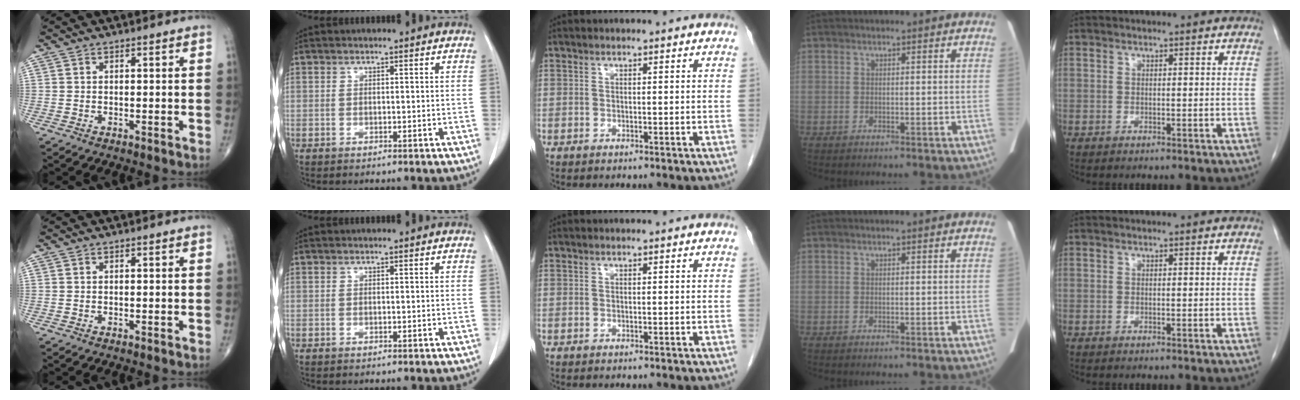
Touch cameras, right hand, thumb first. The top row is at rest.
{}